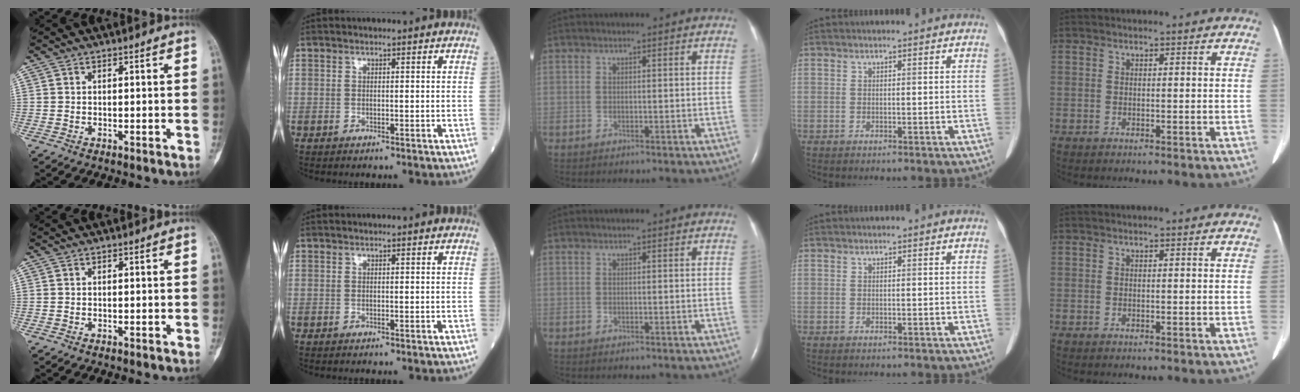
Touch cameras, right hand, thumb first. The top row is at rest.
{}